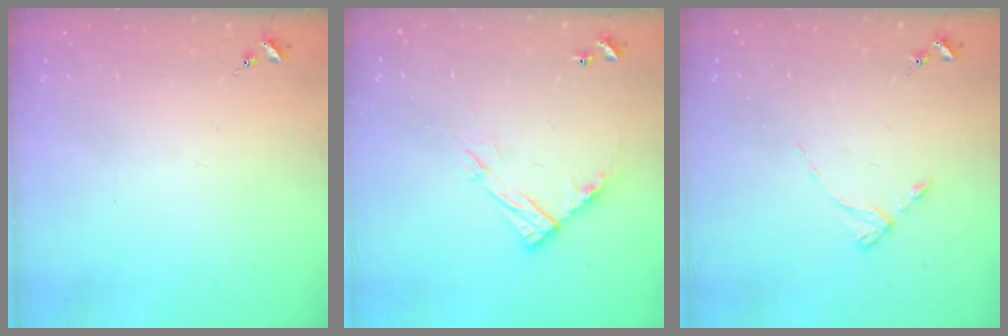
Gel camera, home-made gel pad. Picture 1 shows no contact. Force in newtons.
{"total": 11.1, "press": 11.0, "slide": 0.5}
{"total": 2.8, "press": 2.8, "slide": 0.3}